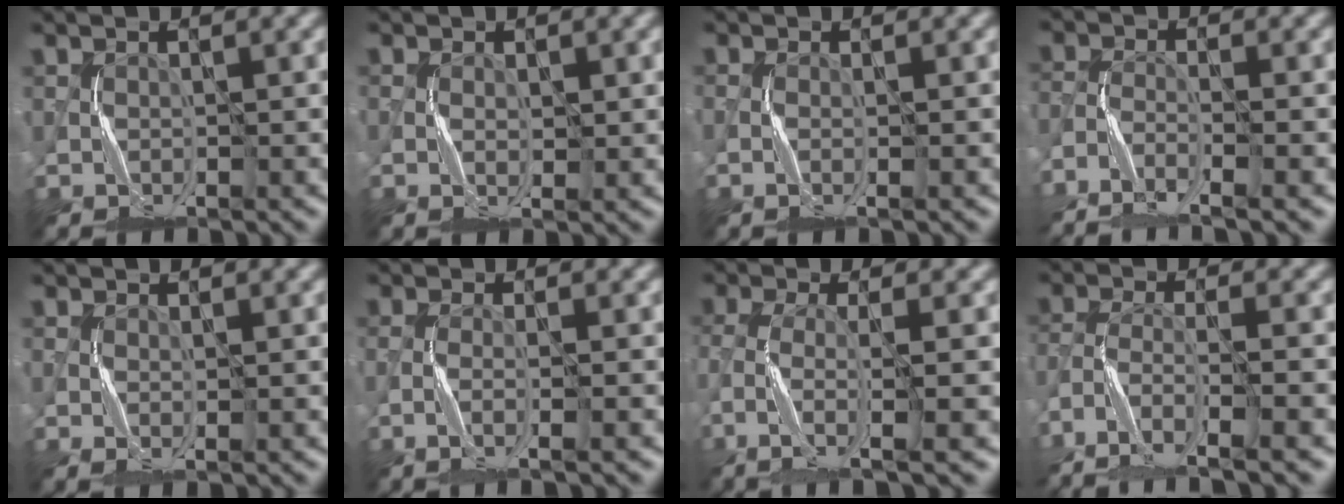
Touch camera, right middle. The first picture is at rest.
{"total": 1.0, "force": [-0.1, 0.4, 0.9], "torque": [-0.014, 0.000, -0.003]}
{"total": 0.9, "force": [-0.7, -0.3, 0.4], "torque": [-0.008, 0.001, -0.017]}
{"total": 4.5, "force": [-3.9, 0.5, 2.3], "torque": [-0.047, -0.008, -0.087]}
{"total": 1.0, "force": [-0.2, 0.3, 0.9], "torque": [-0.021, -0.002, -0.003]}
{"total": 2.0, "force": [-1.3, 0.1, 1.5], "torque": [-0.028, 0.001, -0.032]}
{"total": 5.5, "force": [-3.2, 0.9, 4.4], "torque": [-0.081, -0.007, -0.074]}
{"total": 7.3, "force": [-5.8, 1.3, 4.3], "torque": [-0.073, 0.001, -0.112]}